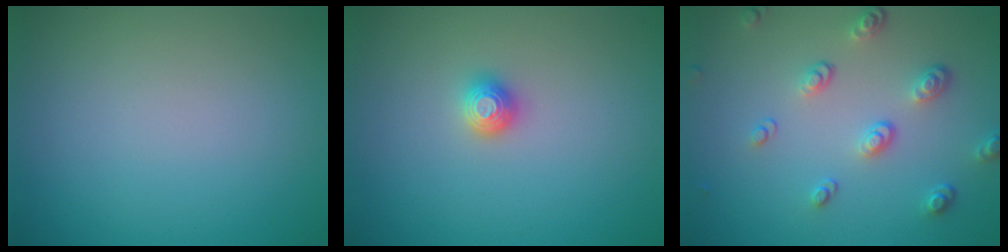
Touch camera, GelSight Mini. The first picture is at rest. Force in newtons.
{"total": 1.3, "press": 1.2, "slide": 0.4}
{"total": 3.4, "press": 2.6, "slide": 2.2}